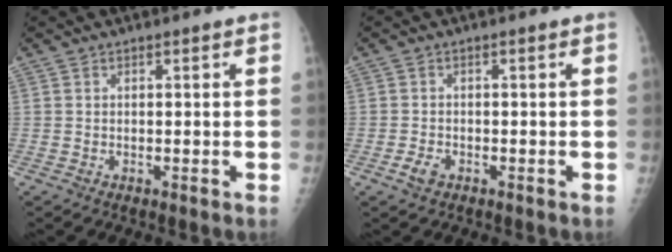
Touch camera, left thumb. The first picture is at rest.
{"total": 2.1, "force": [-1.1, 1.3, 1.2], "torque": [-0.025, 0.002, -0.020]}